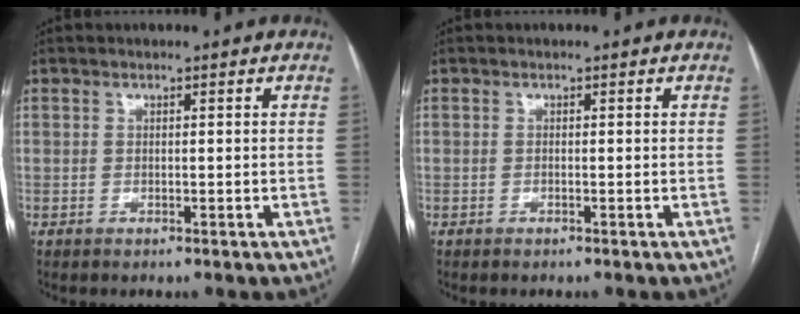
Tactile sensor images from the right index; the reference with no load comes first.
{"total": 0.0}